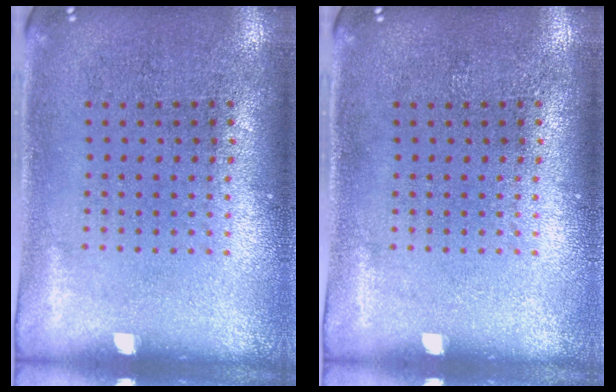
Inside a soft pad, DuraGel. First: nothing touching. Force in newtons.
{"total": 0.0}